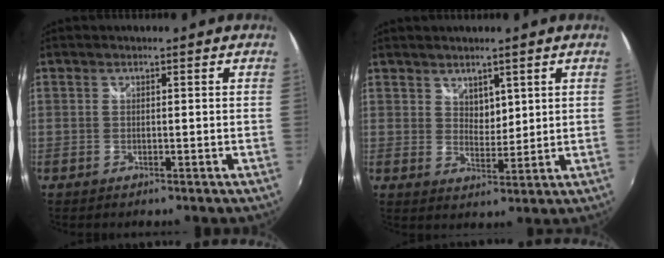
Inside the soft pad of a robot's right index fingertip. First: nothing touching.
{"total": 3.6, "force": [2.4, 2.2, 1.5], "torque": [-0.016, -0.001, 0.045]}